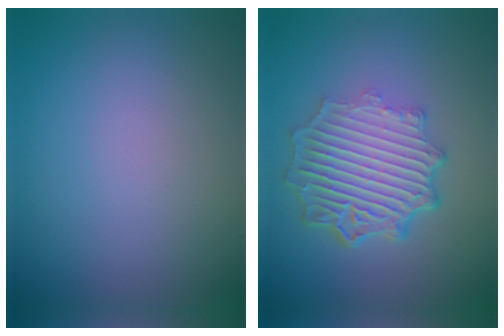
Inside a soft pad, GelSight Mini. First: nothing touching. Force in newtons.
{"total": 7.4, "press": 5.3, "slide": 5.2}